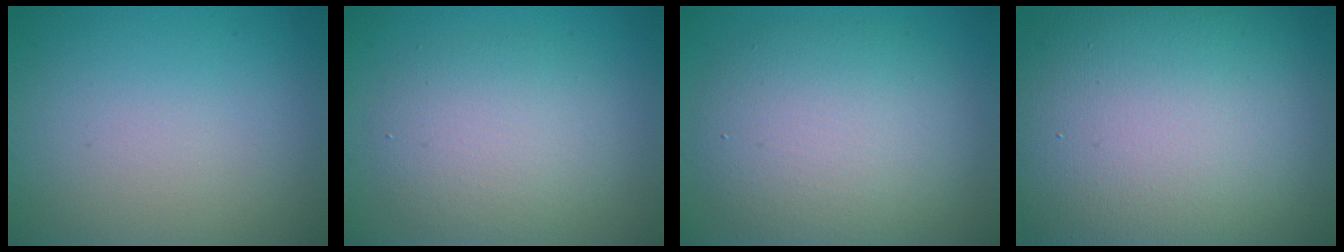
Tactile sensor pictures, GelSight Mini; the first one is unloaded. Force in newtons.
{"total": 4.6, "press": 4.6, "slide": 0.6}
{"total": 7.5, "press": 7.5, "slide": 0.5}
{"total": 19.5, "press": 19.4, "slide": 0.8}